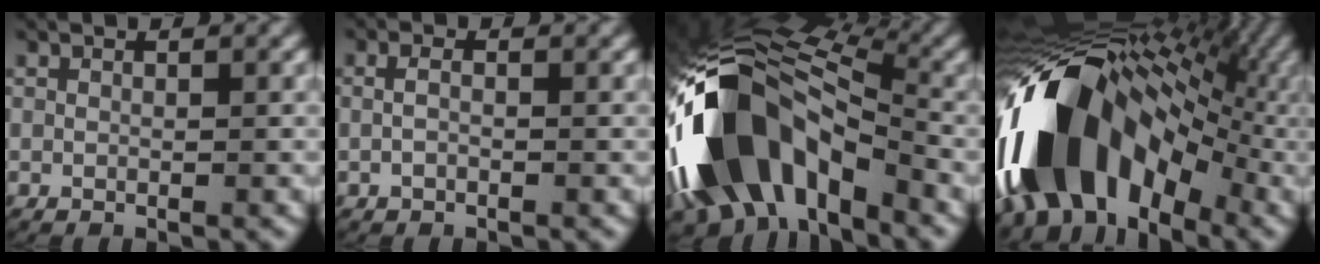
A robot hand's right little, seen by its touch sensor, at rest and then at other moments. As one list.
[{"total": 1.0, "force": [-0.3, 0.5, 0.8], "torque": [-0.017, -0.001, -0.004]}, {"total": 17.3, "force": [-2.8, 11.1, 13.0], "torque": [-0.234, -0.006, -0.051]}, {"total": 23.7, "force": [-1.5, 14.7, 18.5], "torque": [-0.282, 0.008, -0.035]}]